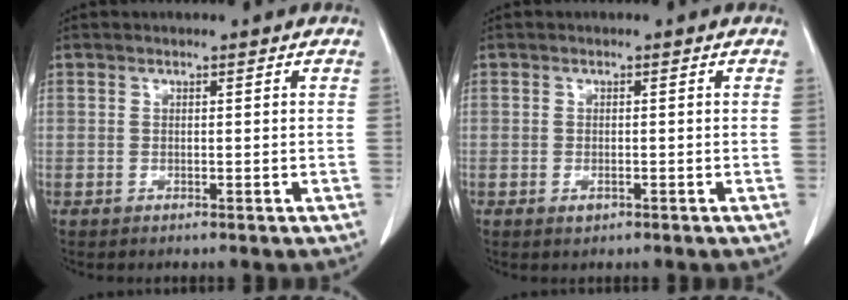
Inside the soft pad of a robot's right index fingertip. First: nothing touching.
{"total": 1.1, "force": [-0.5, 0.5, 0.9], "torque": [-0.016, -0.002, -0.004]}